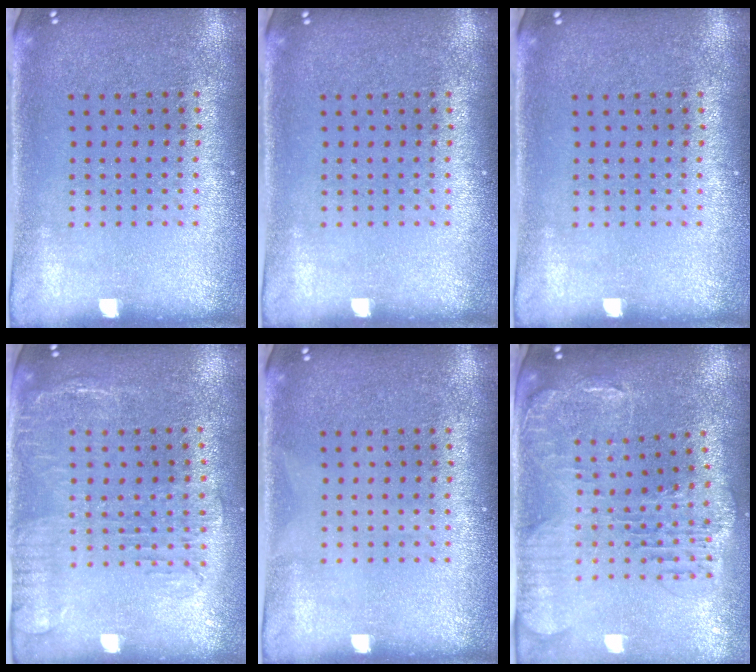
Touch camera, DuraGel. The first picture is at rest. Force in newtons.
{"total": 0.0}
{"total": 0.0}
{"total": 1.9, "press": 1.5, "slide": 1.2}
{"total": 0.0}
{"total": 1.7, "press": 1.6, "slide": 0.6}